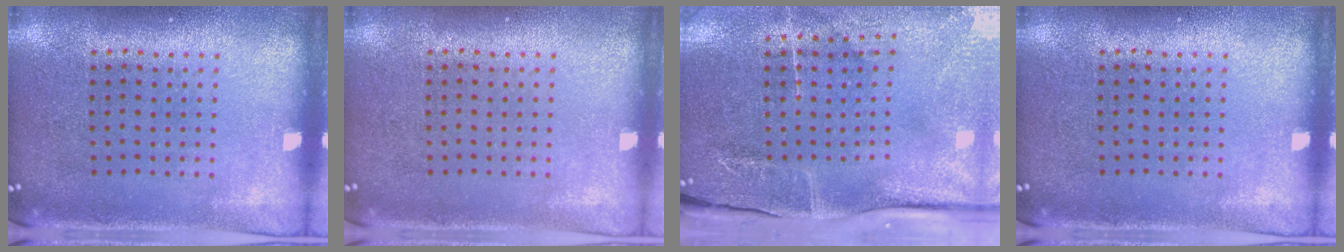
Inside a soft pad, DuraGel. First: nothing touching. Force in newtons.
{"total": 0.0}
{"total": 4.9, "press": 3.9, "slide": 3.0}
{"total": 0.0}